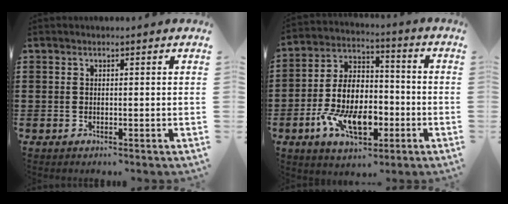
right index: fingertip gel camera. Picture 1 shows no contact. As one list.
[{"total": 11.5, "force": [-4.1, 6.7, 8.4], "torque": [-0.178, 0.004, -0.074]}]